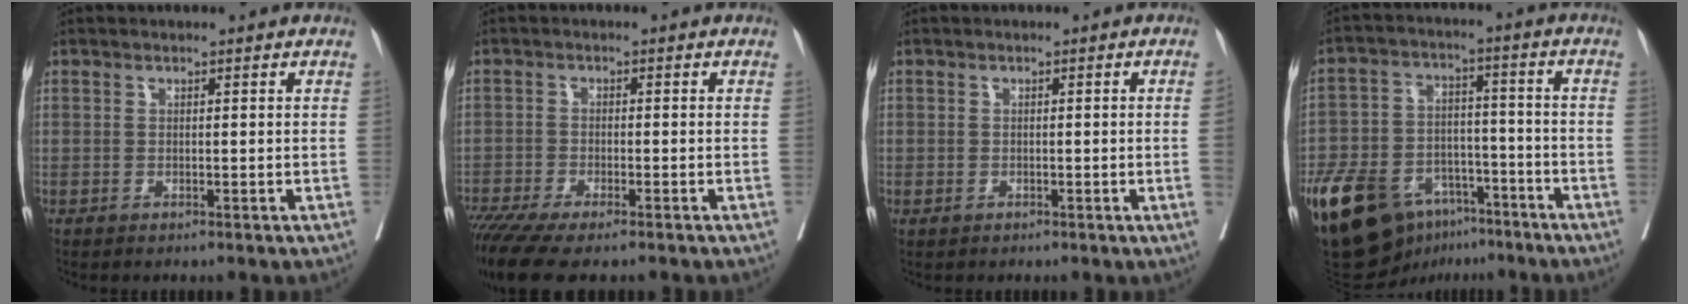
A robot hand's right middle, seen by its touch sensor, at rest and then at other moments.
{"total": 10.0, "force": [-7.8, 1.4, 6.0], "torque": [-0.102, -0.015, -0.129]}
{"total": 0.9, "force": [-0.1, 0.0, 0.8], "torque": [-0.014, 0.004, 0.000]}
{"total": 18.0, "force": [-11.2, 10.0, 9.9], "torque": [-0.190, 0.014, -0.185]}